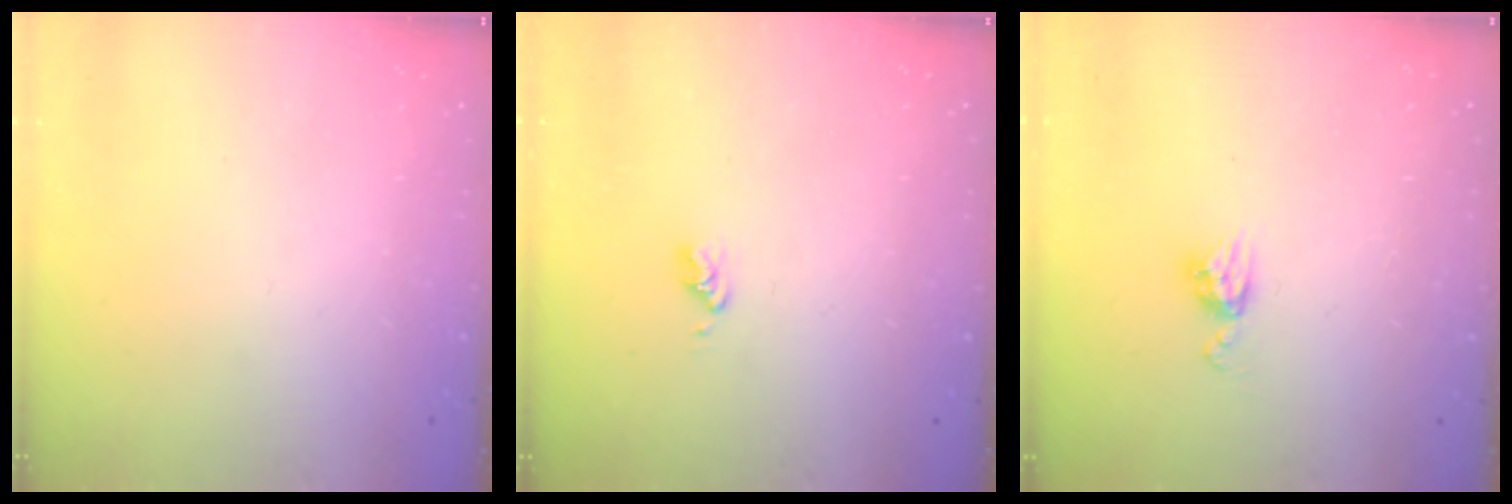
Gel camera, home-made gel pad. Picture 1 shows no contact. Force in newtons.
{"total": 2.8, "press": 2.8, "slide": 0.3}
{"total": 5.9, "press": 5.9, "slide": 0.5}